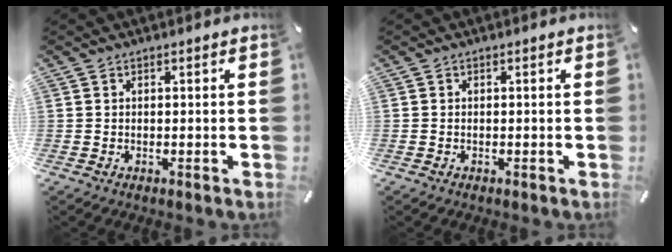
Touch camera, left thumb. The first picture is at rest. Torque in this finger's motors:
{"motor_torque": [-0.03, -0.19, 0.00, -0.04, -0.01]}